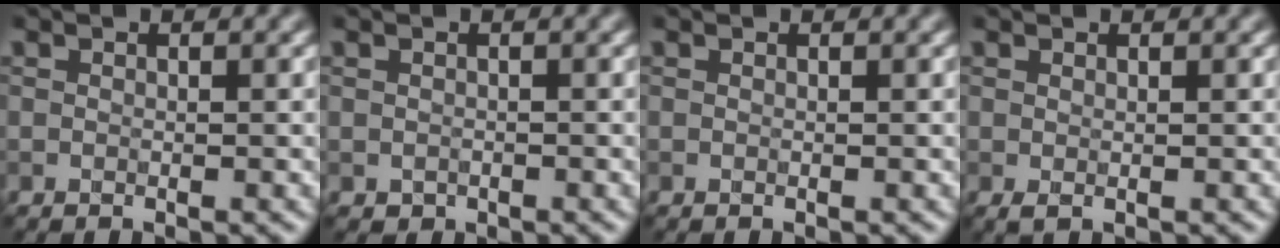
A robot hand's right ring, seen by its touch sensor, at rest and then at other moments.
{"total": 0.6, "force": [-0.2, 0.5, 0.0], "torque": [0.005, -0.004, -0.005]}
{"total": 0.0}
{"total": 0.7, "force": [0.0, 0.4, 0.5], "torque": [-0.011, -0.002, 0.000]}